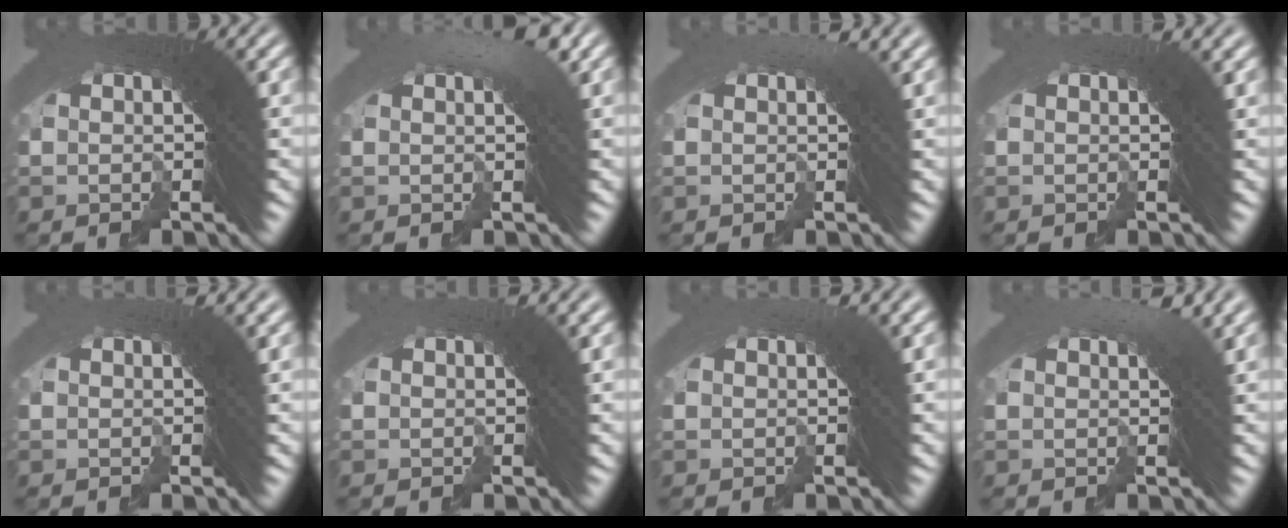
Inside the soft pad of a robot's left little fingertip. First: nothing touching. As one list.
[{"total": 3.0, "force": [1.5, 0.8, 2.4], "torque": [-0.017, 0.023, 0.012]}, {"total": 2.2, "force": [1.4, 0.6, 1.6], "torque": [-0.012, 0.015, 0.012]}, {"total": 1.2, "force": [0.8, 0.1, 0.9], "torque": [-0.008, 0.006, 0.007]}, {"total": 1.9, "force": [1.2, 0.2, 1.4], "torque": [-0.012, 0.009, 0.014]}, {"total": 1.6, "force": [1.0, 0.2, 1.2], "torque": [-0.009, 0.007, 0.011]}, {"total": 1.9, "force": [1.2, 0.4, 1.4], "torque": [-0.010, 0.012, 0.012]}, {"total": 2.8, "force": [1.6, 0.6, 2.1], "torque": [-0.019, 0.013, 0.017]}]